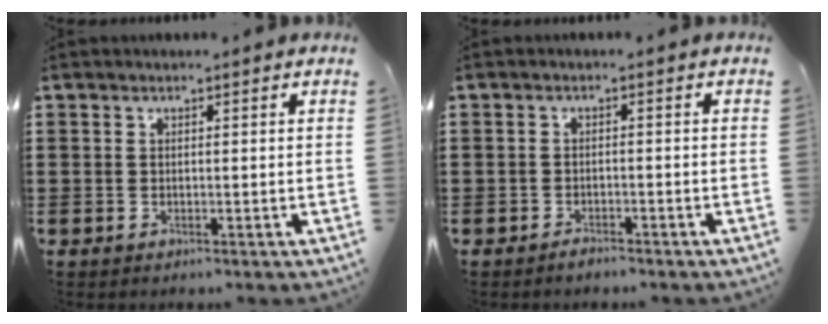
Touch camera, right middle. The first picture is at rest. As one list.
[{"total": 1.3, "force": [-1.2, 0.3, 0.3], "torque": [-0.008, 0.000, -0.025]}]